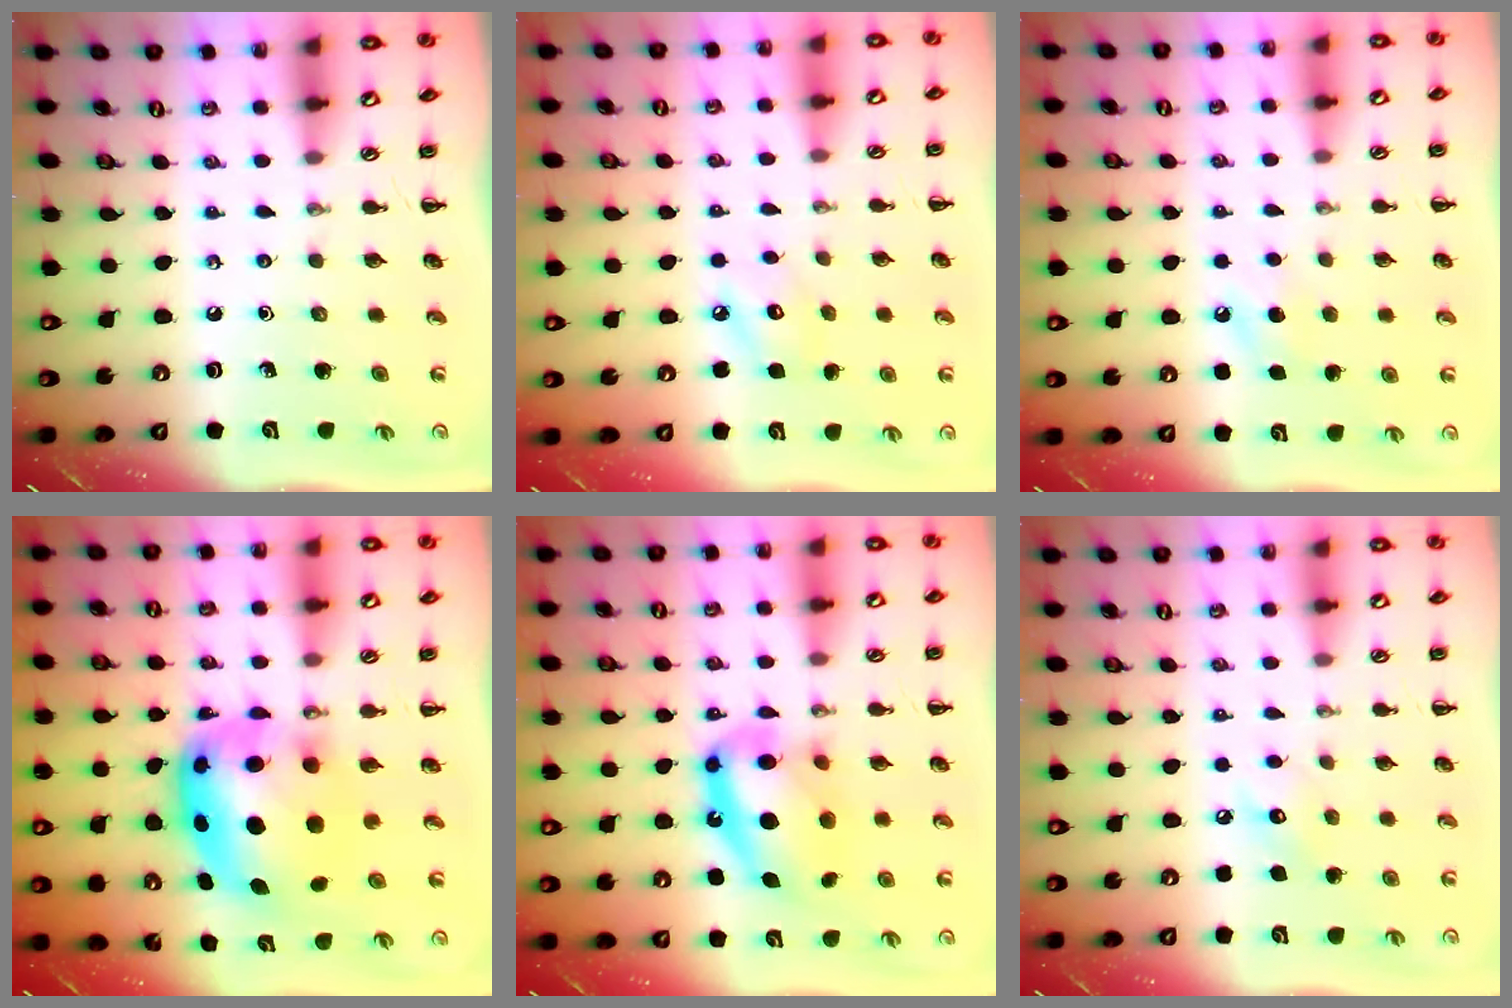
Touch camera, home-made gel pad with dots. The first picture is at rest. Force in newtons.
{"total": 5.1, "press": 5.1, "slide": 0.6}
{"total": 5.6, "press": 5.4, "slide": 1.5}
{"total": 10.5, "press": 10.2, "slide": 2.7}
{"total": 16.0, "press": 15.4, "slide": 4.4}
{"total": 6.3, "press": 6.2, "slide": 1.1}